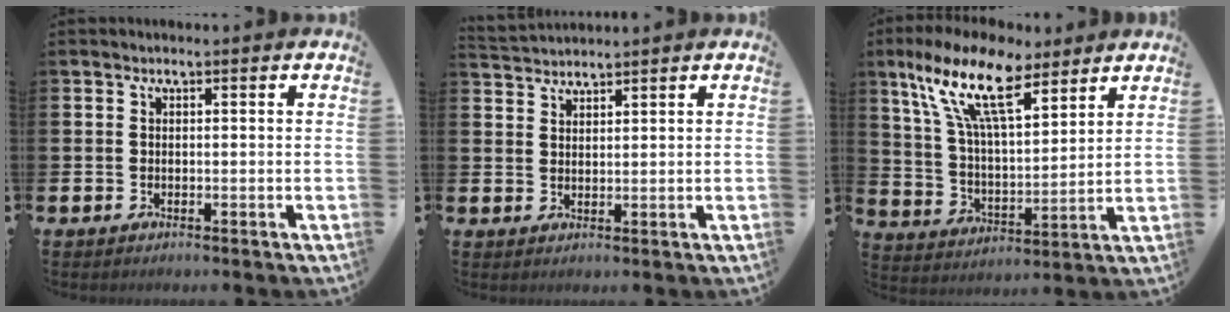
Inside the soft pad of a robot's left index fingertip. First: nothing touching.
{"total": 2.3, "force": [2.3, 0.2, -0.3], "torque": [-0.006, -0.005, 0.045]}
{"total": 13.6, "force": [9.8, 4.9, 8.2], "torque": [-0.177, -0.029, 0.174]}